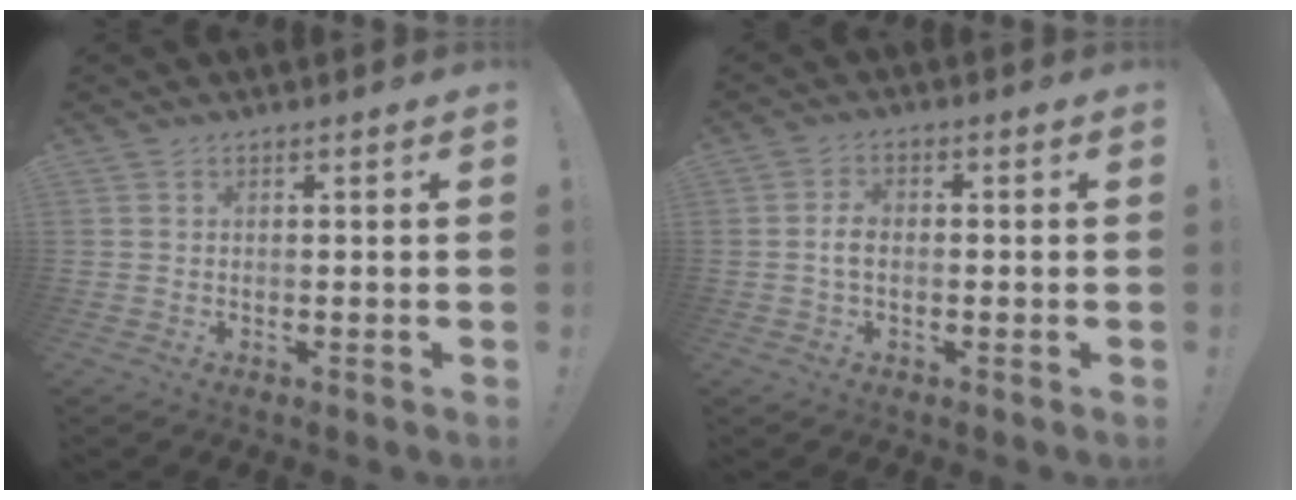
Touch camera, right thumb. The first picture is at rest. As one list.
[{"total": 3.9, "force": [-0.7, 2.3, 3.0], "torque": [-0.054, 0.005, -0.013]}]